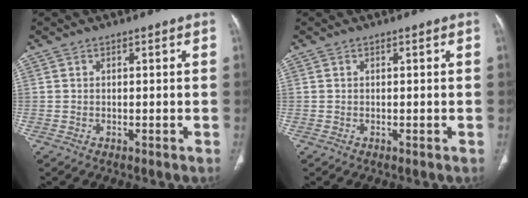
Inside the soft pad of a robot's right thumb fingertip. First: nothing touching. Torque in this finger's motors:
{"motor_torque": [-0.01, 0.00, 0.11, -0.10, 0.01]}